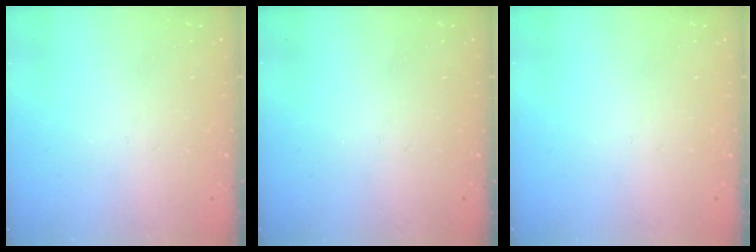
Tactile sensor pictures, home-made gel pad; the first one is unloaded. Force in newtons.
{"total": 0.0}
{"total": 0.0}